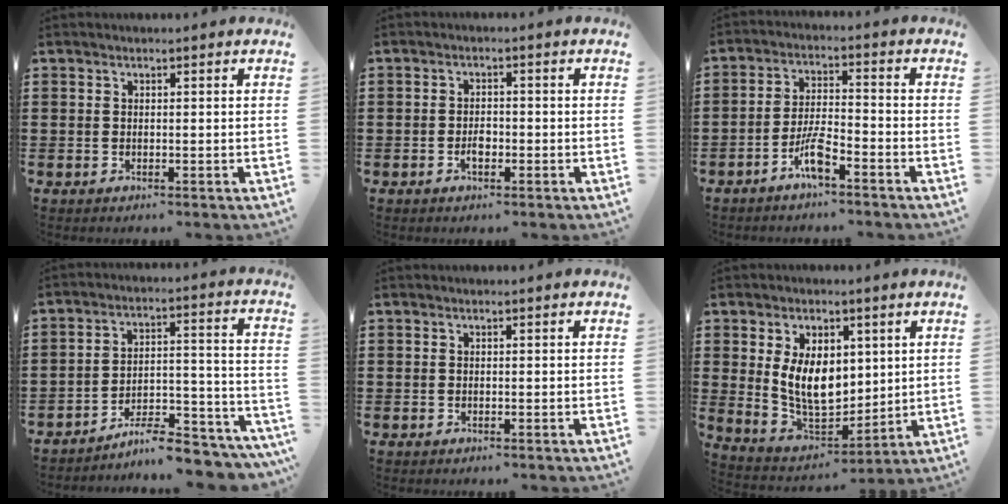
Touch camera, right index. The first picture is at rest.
{"total": 2.0, "force": [-0.7, 1.0, 1.5], "torque": [-0.030, 0.003, -0.013]}
{"total": 5.6, "force": [-3.7, 0.9, 4.1], "torque": [-0.097, -0.006, -0.071]}
{"total": 7.9, "force": [-7.3, 1.2, 3.0], "torque": [-0.036, 0.016, -0.137]}
{"total": 0.0}
{"total": 8.7, "force": [1.8, 5.8, 6.2], "torque": [-0.130, 0.003, 0.031]}